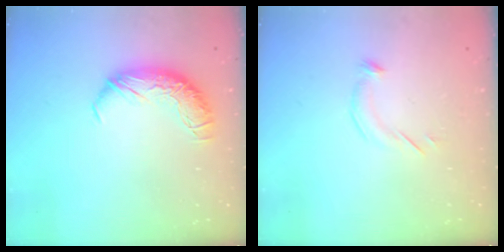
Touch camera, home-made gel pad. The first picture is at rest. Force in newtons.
{"total": 5.1, "press": 5.0, "slide": 0.6}